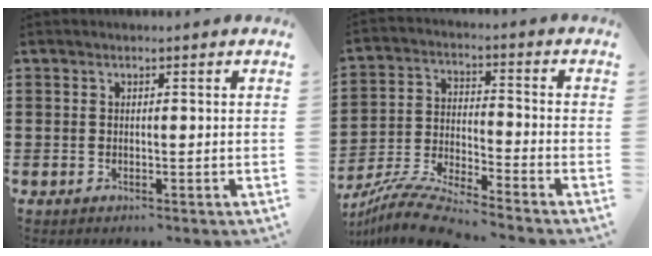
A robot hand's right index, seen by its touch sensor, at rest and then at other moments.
{"total": 8.1, "force": [-7.7, 0.0, 2.6], "torque": [-0.063, -0.001, -0.153]}